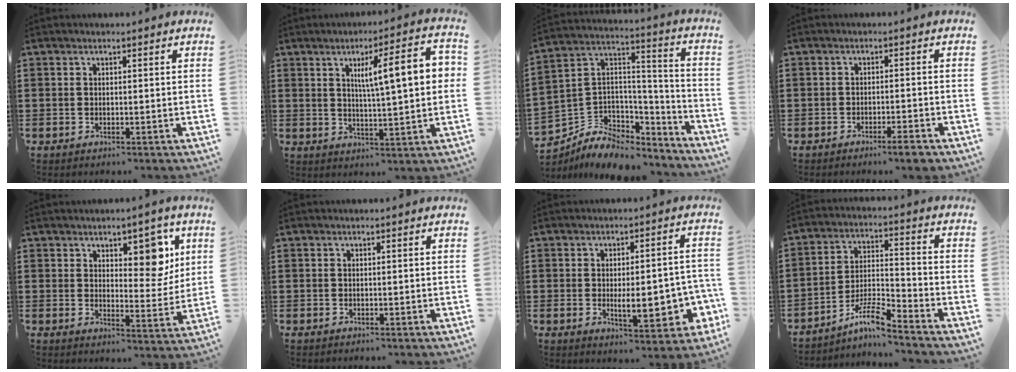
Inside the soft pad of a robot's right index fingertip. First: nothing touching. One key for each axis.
{"total": 10.4, "fx": 2.8, "fy": 1.8, "fz": 9.8, "tx": -0.163, "ty": 0.002, "tz": 0.036}
{"total": 5.7, "fx": -3.9, "fy": 4.0, "fz": 1.0, "tx": -0.042, "ty": -0.012, "tz": -0.074}
{"total": 2.8, "fx": -2.3, "fy": -0.1, "fz": 1.6, "tx": -0.027, "ty": -0.004, "tz": -0.040}
{"total": 7.5, "fx": 4.1, "fy": 3.8, "fz": 4.9, "tx": -0.069, "ty": -0.011, "tz": 0.065}
{"total": 0.0}
{"total": 8.0, "fx": -1.5, "fy": 3.0, "fz": 7.3, "tx": -0.097, "ty": -0.007, "tz": -0.022}
{"total": 7.5, "fx": -6.2, "fy": 0.8, "fz": 4.2, "tx": -0.095, "ty": -0.005, "tz": -0.122}